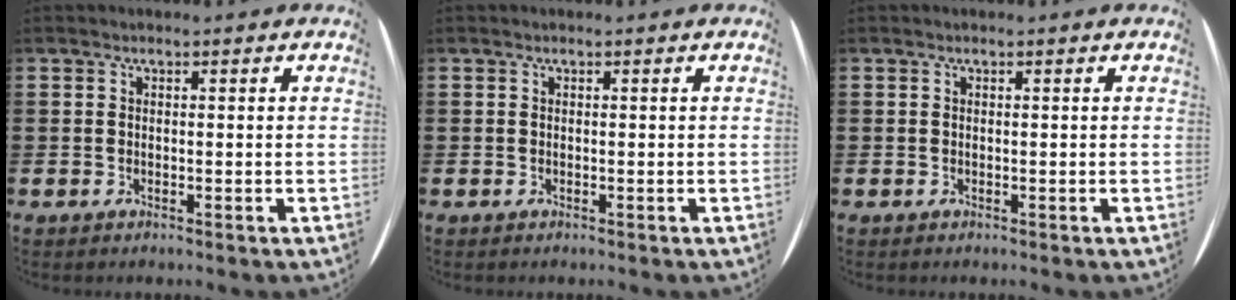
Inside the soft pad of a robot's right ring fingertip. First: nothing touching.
{"total": 0.0}
{"total": 0.0}